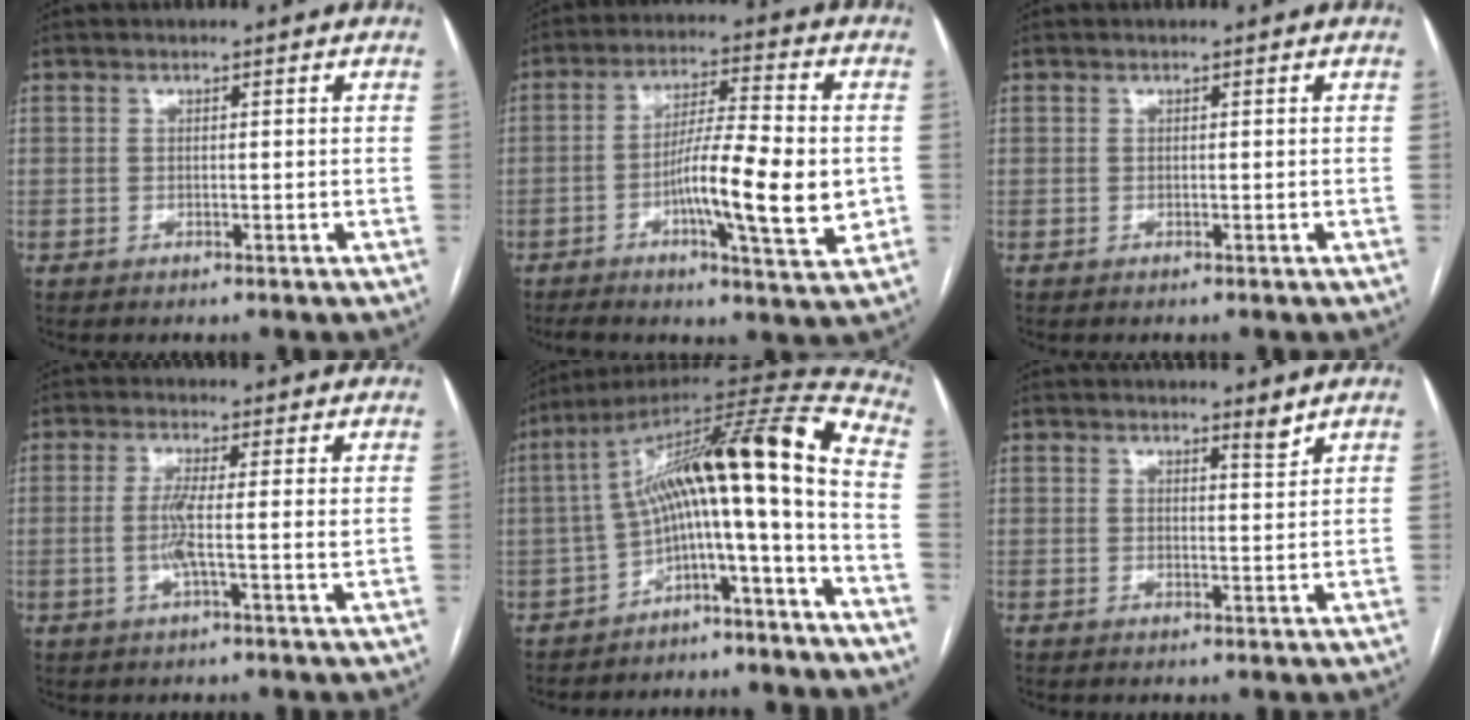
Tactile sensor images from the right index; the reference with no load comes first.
{"total": 13.2, "force": [-2.7, 1.3, 12.9], "torque": [-0.219, -0.003, -0.048]}
{"total": 0.0}
{"total": 4.1, "force": [-0.3, -0.3, 4.1], "torque": [-0.083, -0.003, -0.009]}
{"total": 18.7, "force": [-5.7, 1.3, 17.8], "torque": [-0.263, 0.068, -0.089]}
{"total": 1.6, "force": [1.5, -0.3, 0.5], "torque": [-0.011, -0.010, 0.022]}